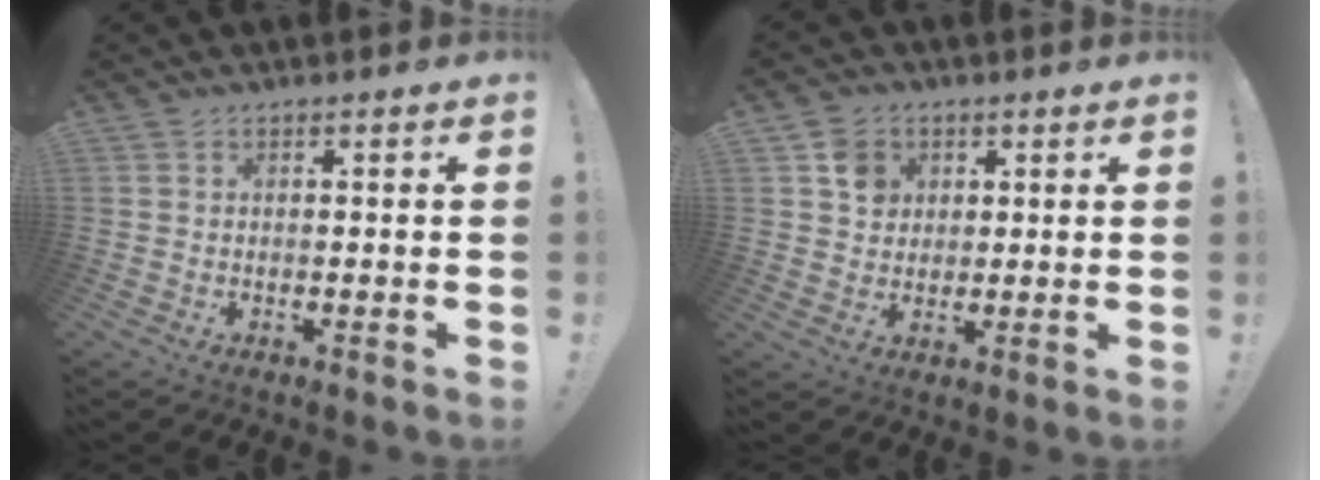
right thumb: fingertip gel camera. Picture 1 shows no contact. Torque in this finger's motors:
{"motor_torque": [0.05, 0.04, 0.05, 0.01, 0.01]}